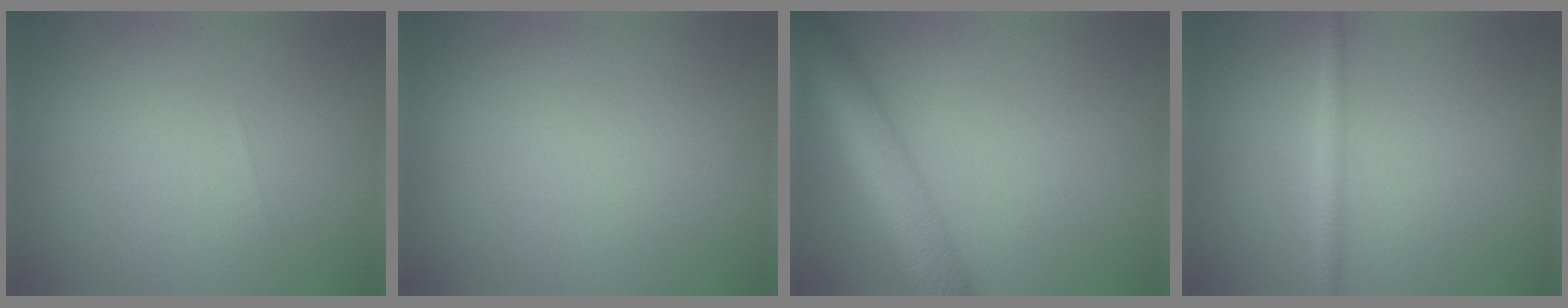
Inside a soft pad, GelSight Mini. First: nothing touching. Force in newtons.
{"total": 0.0}
{"total": 8.1, "press": 8.1, "slide": 0.4}
{"total": 1.7, "press": 1.7, "slide": 0.1}